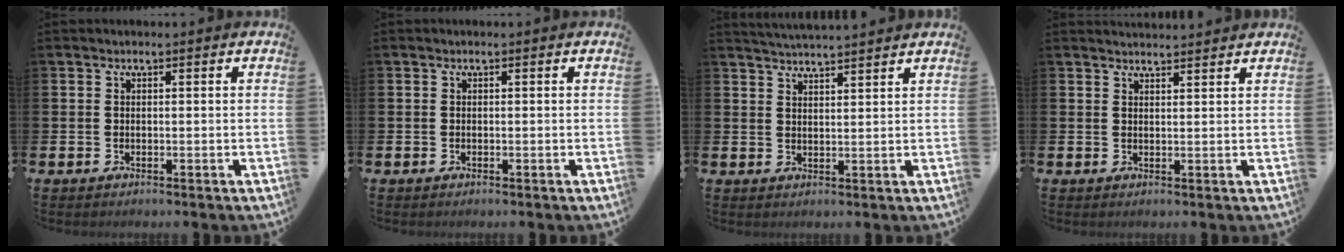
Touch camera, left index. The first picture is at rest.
{"total": 0.0}
{"total": 3.6, "force": [3.6, -0.4, 0.1], "torque": [-0.005, -0.021, 0.064]}
{"total": 2.2, "force": [2.2, 0.2, 0.0], "torque": [0.008, -0.015, 0.037]}